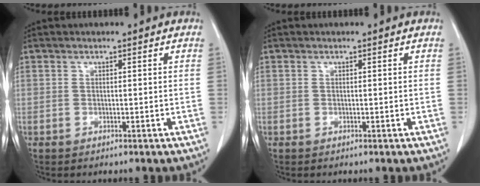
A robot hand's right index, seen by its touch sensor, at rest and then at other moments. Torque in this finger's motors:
{"motor_torque": [0.00, 0.00, 0.05, 0.00]}